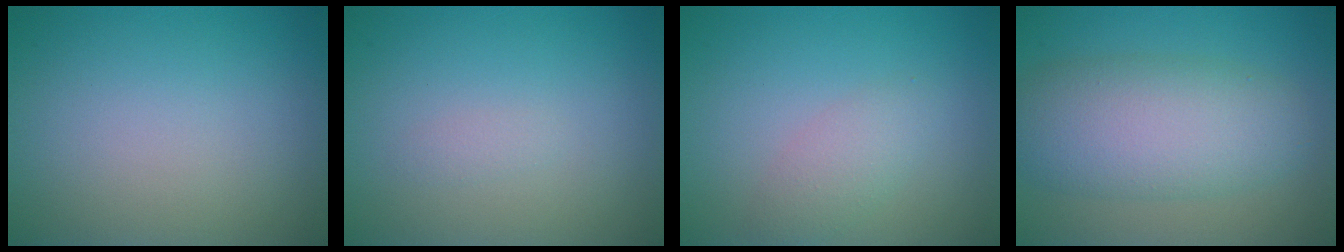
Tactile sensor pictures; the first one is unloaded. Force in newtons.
{"total": 0.6, "press": 0.6, "slide": 0.0}
{"total": 2.1, "press": 2.1, "slide": 0.0}
{"total": 7.3, "press": 7.3, "slide": 0.4}